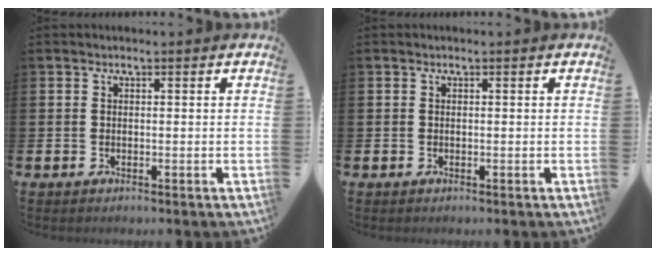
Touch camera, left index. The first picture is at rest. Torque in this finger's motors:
{"motor_torque": [-0.24, 0.21, -0.03, -0.01]}